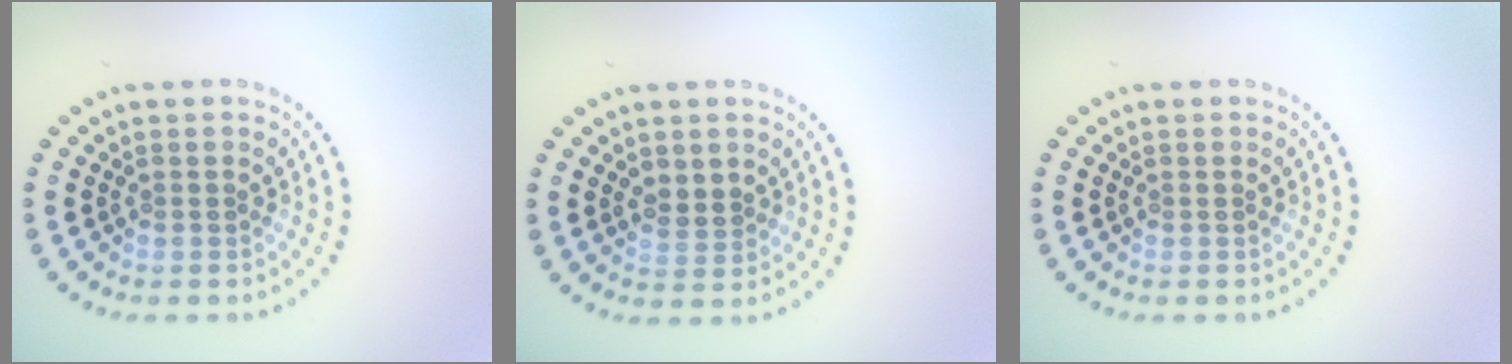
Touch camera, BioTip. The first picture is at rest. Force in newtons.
{"total": 1.9, "press": 1.8, "slide": 0.6}
{"total": 0.0}